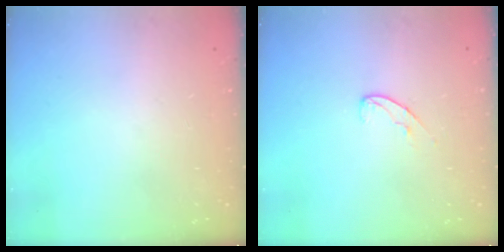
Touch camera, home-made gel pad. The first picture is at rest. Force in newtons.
{"total": 6.1, "press": 6.1, "slide": 0.5}